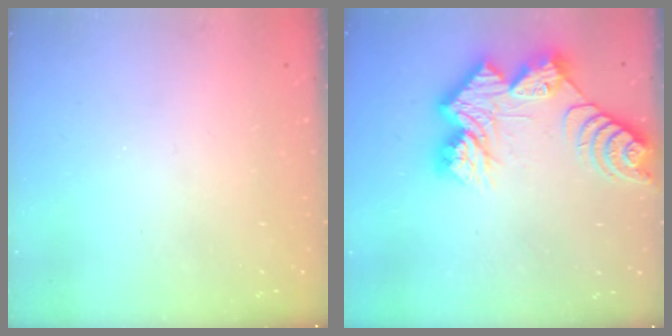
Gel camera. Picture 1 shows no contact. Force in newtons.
{"total": 17.1, "press": 17.0, "slide": 1.3}